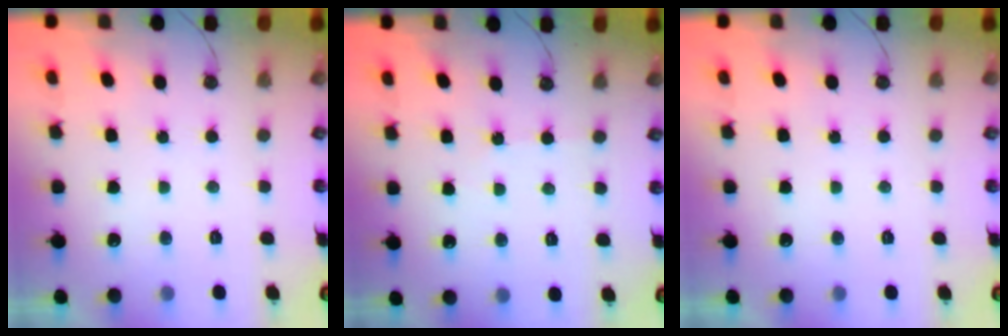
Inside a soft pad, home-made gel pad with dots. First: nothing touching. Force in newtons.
{"total": 2.3, "press": 2.3, "slide": 0.4}
{"total": 0.0}